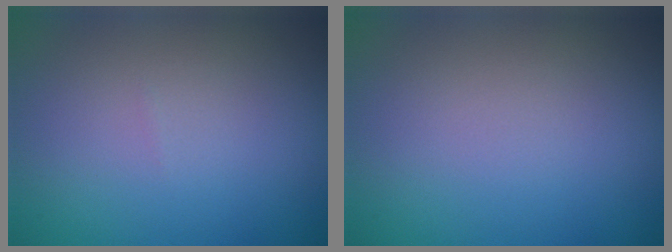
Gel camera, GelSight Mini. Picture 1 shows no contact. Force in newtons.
{"total": 0.0}